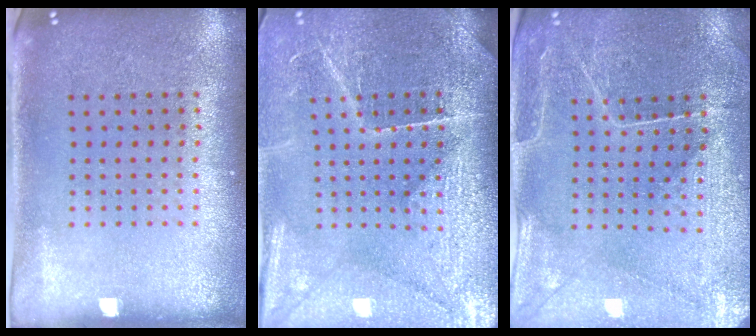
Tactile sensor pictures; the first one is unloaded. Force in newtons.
{"total": 4.2, "press": 3.9, "slide": 1.6}
{"total": 0.8, "press": 0.7, "slide": 0.4}